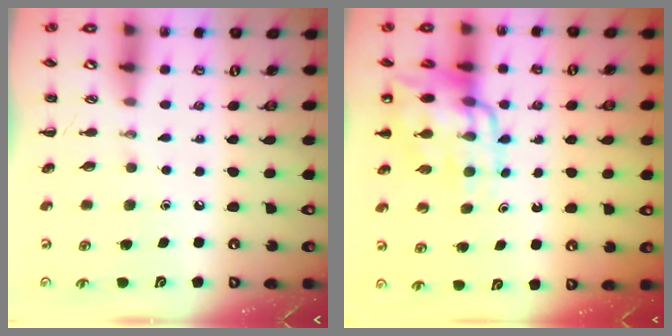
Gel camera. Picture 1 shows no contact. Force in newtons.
{"total": 13.4, "press": 13.0, "slide": 3.1}